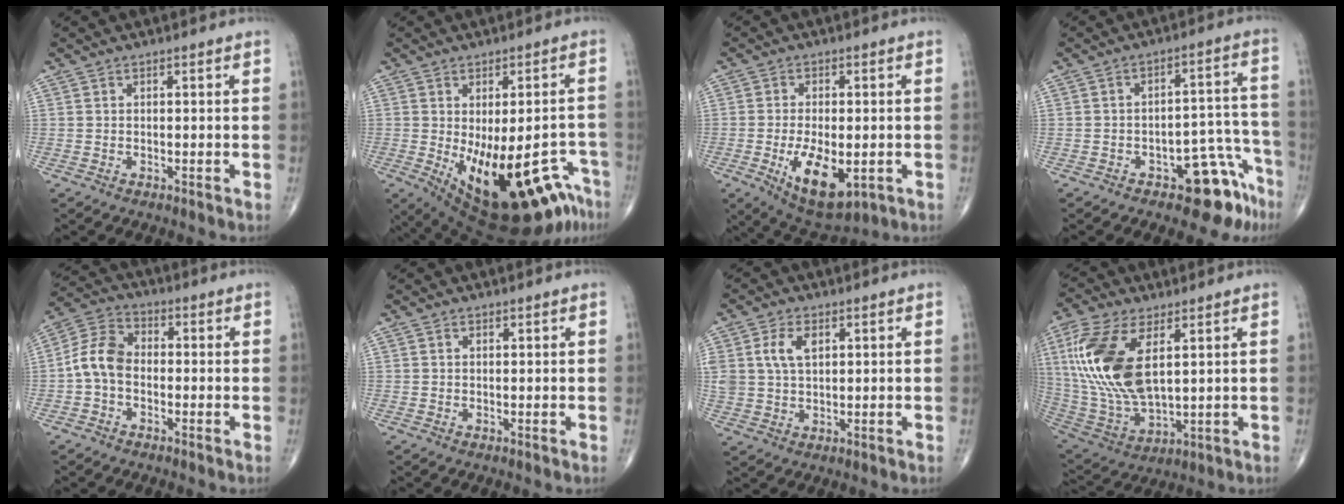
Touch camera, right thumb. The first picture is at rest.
{"total": 21.2, "force": [-9.8, 9.0, 16.5], "torque": [-0.186, 0.017, -0.122]}
{"total": 11.6, "force": [-3.1, 5.6, 9.7], "torque": [-0.153, -0.011, -0.037]}
{"total": 10.9, "force": [-7.0, 5.0, 6.7], "torque": [-0.036, 0.072, -0.090]}
{"total": 7.8, "force": [-1.3, 5.5, 5.3], "torque": [-0.094, 0.026, -0.041]}
{"total": 0.6, "force": [0.3, 0.4, 0.3], "torque": [-0.003, -0.002, 0.005]}
{"total": 6.9, "force": [2.2, 4.3, 4.9], "torque": [-0.097, -0.001, 0.045]}
{"total": 19.9, "force": [5.0, 9.7, 16.6], "torque": [-0.362, -0.021, 0.102]}